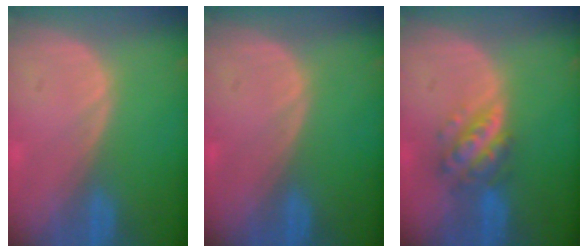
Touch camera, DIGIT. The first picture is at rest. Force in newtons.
{"total": 0.0}
{"total": 5.9, "press": 5.3, "slide": 2.6}